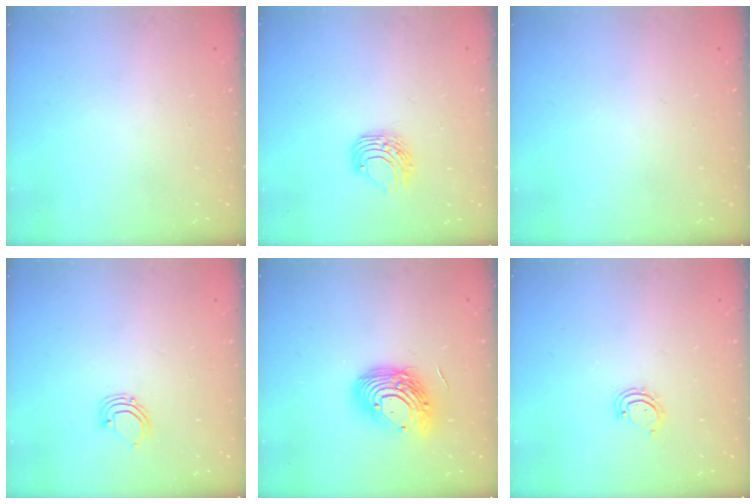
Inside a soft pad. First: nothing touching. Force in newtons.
{"total": 7.5, "press": 7.5, "slide": 0.7}
{"total": 0.0}
{"total": 3.8, "press": 3.8, "slide": 0.3}
{"total": 15.2, "press": 15.1, "slide": 1.4}
{"total": 3.7, "press": 3.6, "slide": 0.5}